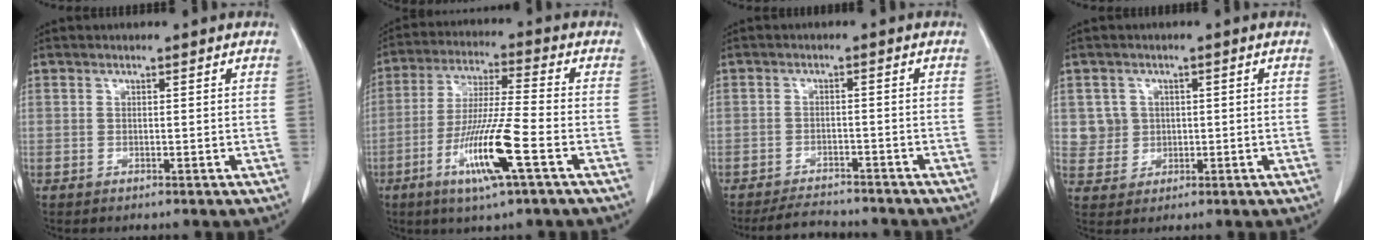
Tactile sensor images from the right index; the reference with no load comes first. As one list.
[{"total": 12.6, "force": [-5.2, 0.0, 11.5], "torque": [-0.226, -0.018, -0.098]}, {"total": 5.7, "force": [-5.4, 1.3, 1.1], "torque": [-0.016, -0.007, -0.085]}, {"total": 4.2, "force": [0.8, 4.1, 0.0], "torque": [0.009, 0.009, 0.020]}]